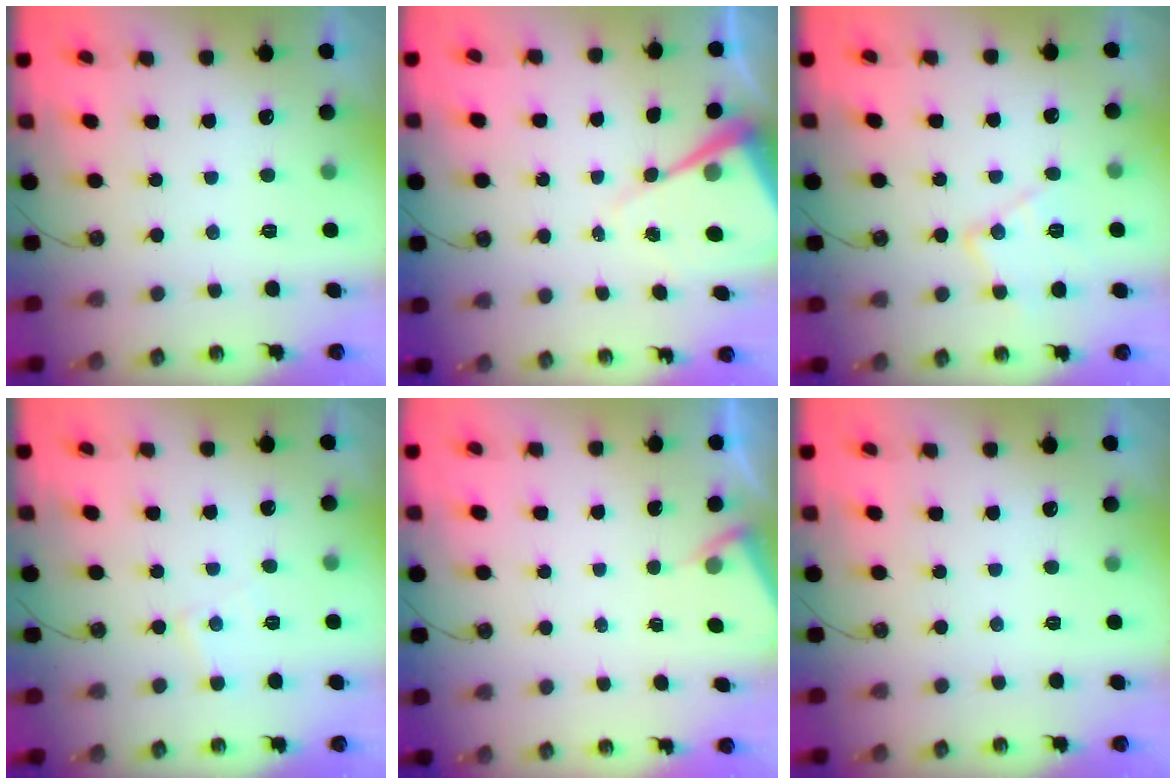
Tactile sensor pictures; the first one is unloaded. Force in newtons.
{"total": 9.7, "press": 9.7, "slide": 0.7}
{"total": 11.7, "press": 11.7, "slide": 0.7}
{"total": 5.2, "press": 5.2, "slide": 0.4}
{"total": 2.6, "press": 2.6, "slide": 0.4}
{"total": 0.0}